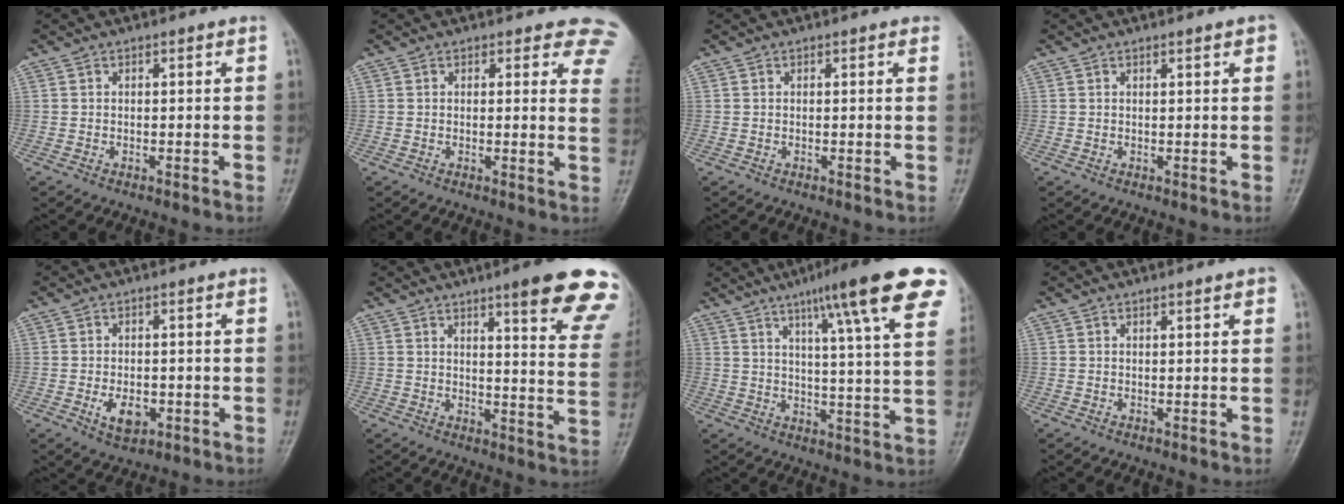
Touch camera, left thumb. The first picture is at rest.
{"total": 7.9, "force": [6.8, 3.1, 2.8], "torque": [0.019, -0.026, 0.043]}
{"total": 2.4, "force": [1.9, 0.6, 1.3], "torque": [-0.007, 0.002, 0.011]}
{"total": 1.6, "force": [1.1, 0.2, 1.2], "torque": [-0.016, -0.004, 0.013]}
{"total": 4.7, "force": [-1.3, 2.9, 3.5], "torque": [-0.053, -0.003, -0.013]}
{"total": 17.6, "force": [11.7, 2.3, 12.9], "torque": [-0.135, -0.053, 0.135]}
{"total": 20.8, "force": [12.0, 2.6, 16.7], "torque": [-0.219, -0.030, 0.152]}
{"total": 1.6, "force": [1.1, 0.2, 1.2], "torque": [-0.014, -0.003, 0.012]}